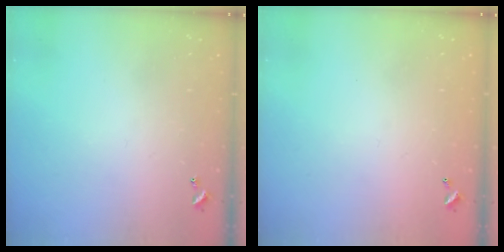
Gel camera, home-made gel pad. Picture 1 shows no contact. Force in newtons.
{"total": 2.9, "press": 2.9, "slide": 0.1}